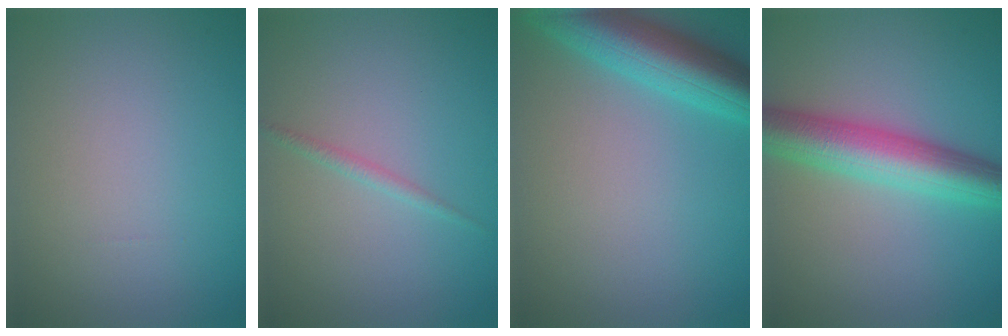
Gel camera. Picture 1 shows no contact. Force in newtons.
{"total": 0.9, "press": 0.9, "slide": 0.0}
{"total": 6.8, "press": 6.8, "slide": 0.4}
{"total": 6.9, "press": 6.9, "slide": 0.3}